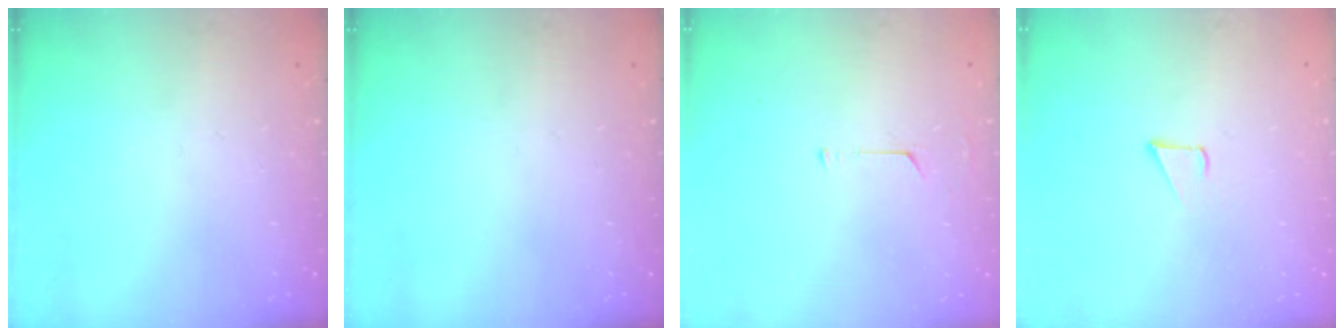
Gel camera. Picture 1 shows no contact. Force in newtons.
{"total": 0.0}
{"total": 4.6, "press": 4.6, "slide": 0.3}
{"total": 2.4, "press": 2.4, "slide": 0.2}